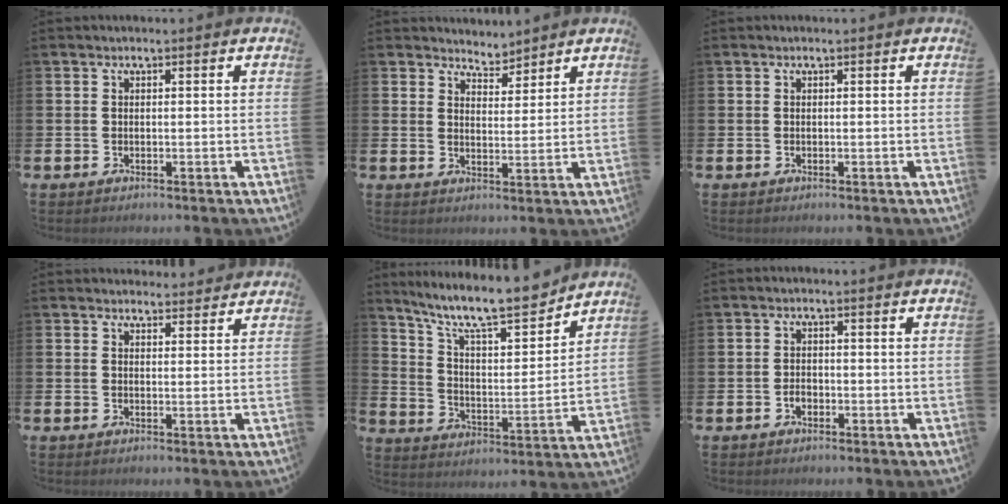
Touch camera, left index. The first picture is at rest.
{"total": 3.9, "force": [3.8, 0.9, -0.5], "torque": [0.011, -0.026, 0.066]}
{"total": 0.0}
{"total": 2.4, "force": [2.4, 0.4, -0.1], "torque": [0.008, -0.015, 0.041]}
{"total": 11.7, "force": [10.1, 2.4, 5.3], "torque": [-0.129, -0.065, 0.173]}
{"total": 1.5, "force": [-0.7, 1.1, 0.8], "torque": [-0.016, 0.002, -0.015]}